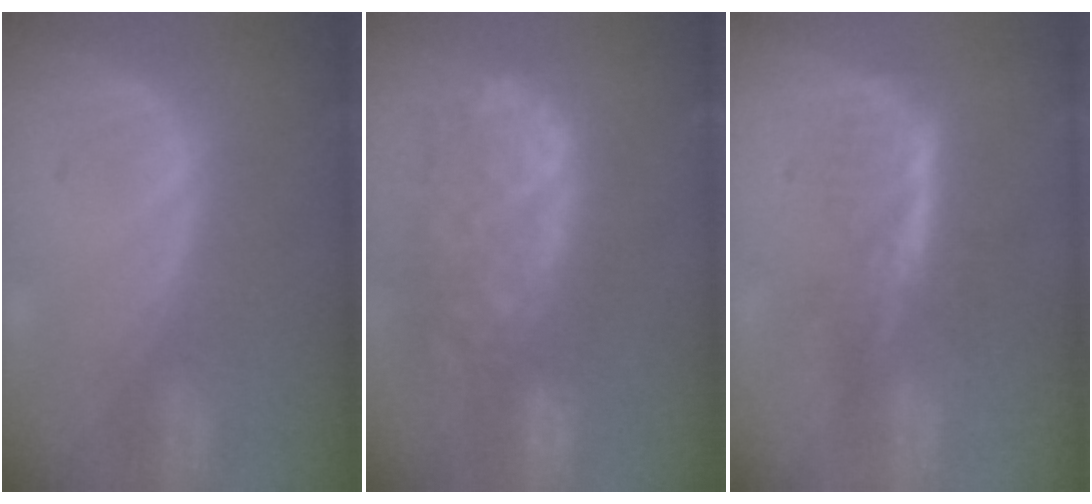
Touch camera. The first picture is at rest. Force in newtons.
{"total": 12.5, "press": 10.2, "slide": 7.1}
{"total": 6.0, "press": 5.1, "slide": 3.0}